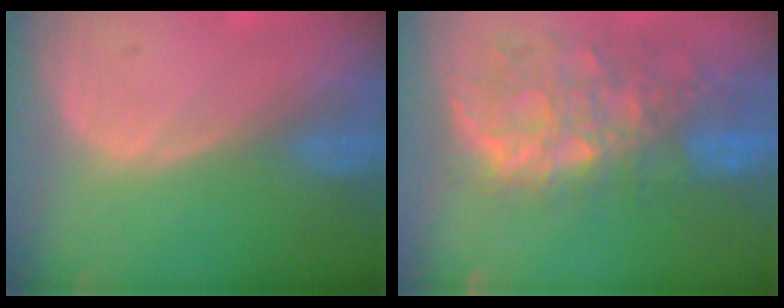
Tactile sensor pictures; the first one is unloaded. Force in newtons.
{"total": 11.2, "press": 9.8, "slide": 5.5}